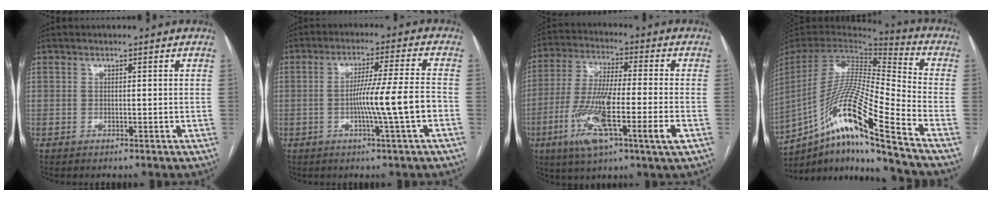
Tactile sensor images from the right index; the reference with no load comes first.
{"total": 8.8, "force": [-2.3, -1.2, 8.4], "torque": [-0.141, 0.001, -0.038]}
{"total": 15.8, "force": [-5.4, 1.3, 14.8], "torque": [-0.290, -0.019, -0.097]}
{"total": 21.2, "force": [-14.4, -1.3, 15.5], "torque": [-0.311, -0.015, -0.271]}